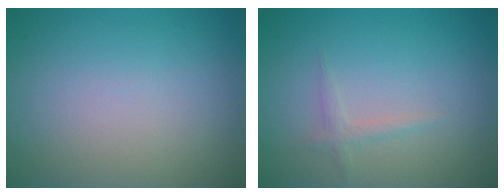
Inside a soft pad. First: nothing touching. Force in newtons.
{"total": 1.0, "press": 1.0, "slide": 0.0}